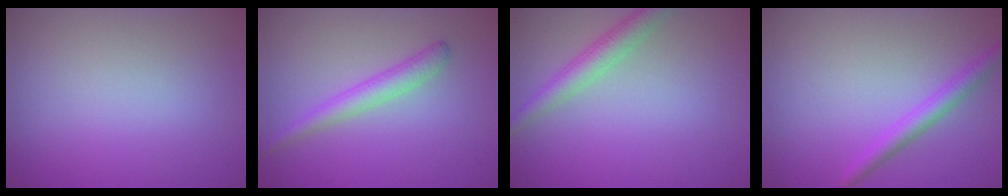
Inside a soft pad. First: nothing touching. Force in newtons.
{"total": 2.3, "press": 2.3, "slide": 0.0}
{"total": 2.8, "press": 2.8, "slide": 0.2}
{"total": 2.4, "press": 2.4, "slide": 0.1}